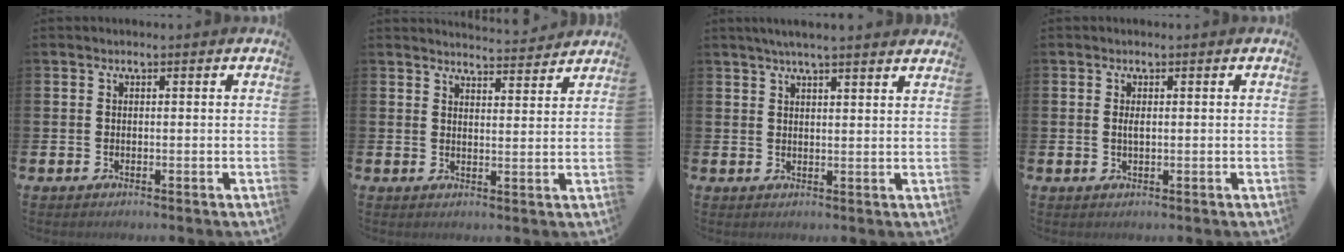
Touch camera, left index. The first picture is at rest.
{"total": 4.2, "force": [4.2, -0.1, 0.0], "torque": [0.002, -0.033, 0.072]}
{"total": 3.8, "force": [3.6, -0.3, 1.2], "torque": [-0.029, -0.009, 0.064]}
{"total": 1.0, "force": [0.2, 0.4, 0.9], "torque": [-0.020, 0.003, 0.003]}